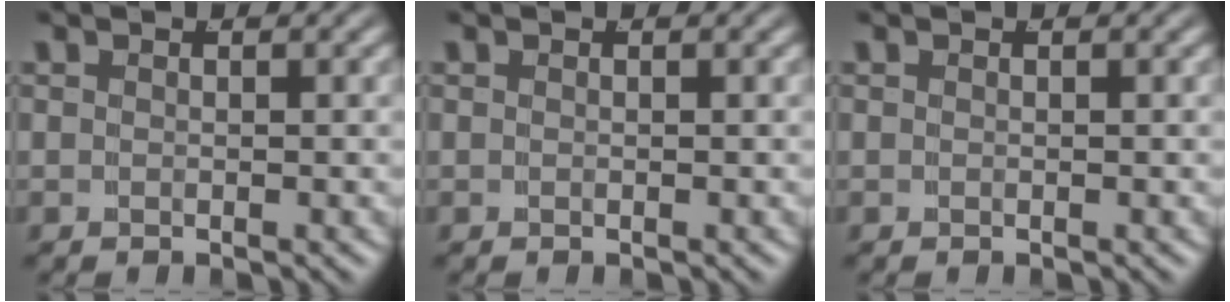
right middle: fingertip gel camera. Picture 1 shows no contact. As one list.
[{"total": 0.0}, {"total": 0.0}]